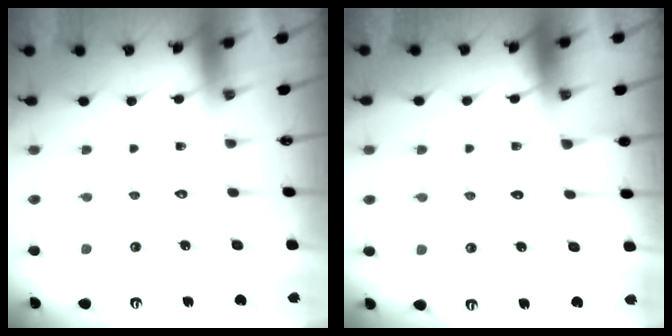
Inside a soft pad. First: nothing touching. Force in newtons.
{"total": 3.6, "press": 3.6, "slide": 0.4}